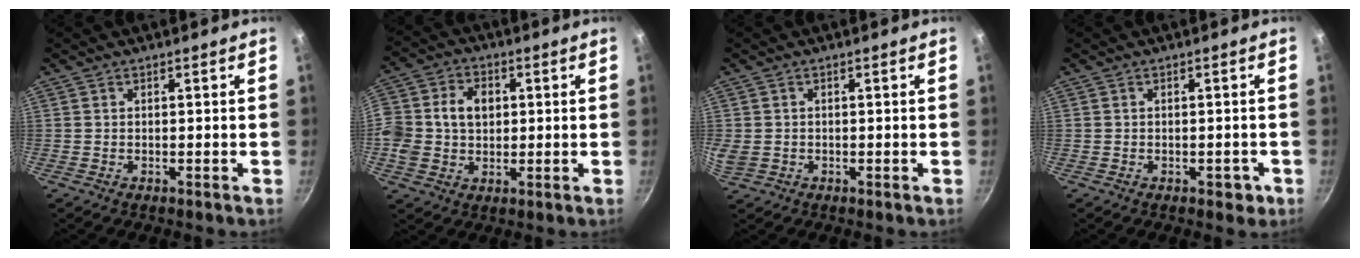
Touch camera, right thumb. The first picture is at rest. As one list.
[{"total": 14.6, "force": [1.2, 11.3, 9.3], "torque": [-0.194, 0.017, 0.025]}, {"total": 3.1, "force": [-0.3, 2.5, 1.7], "torque": [-0.045, 0.002, 0.000]}, {"total": 2.1, "force": [-1.0, 1.3, 1.3], "torque": [-0.004, 0.006, -0.009]}]